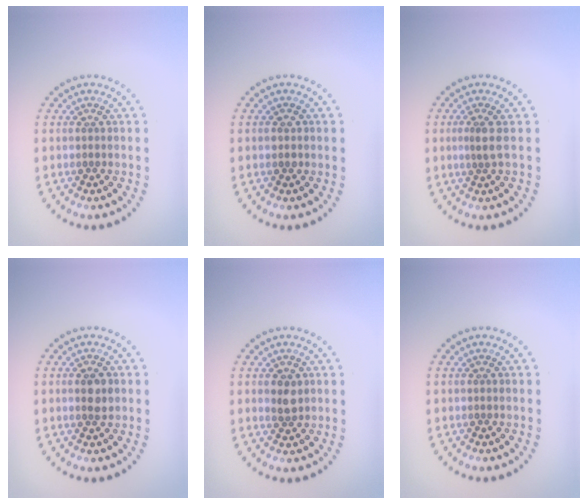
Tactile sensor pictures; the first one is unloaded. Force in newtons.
{"total": 1.1, "press": 1.1, "slide": 0.1}
{"total": 1.2, "press": 0.8, "slide": 0.9}
{"total": 1.6, "press": 1.6, "slide": 0.3}
{"total": 1.7, "press": 1.7, "slide": 0.3}
{"total": 0.0}